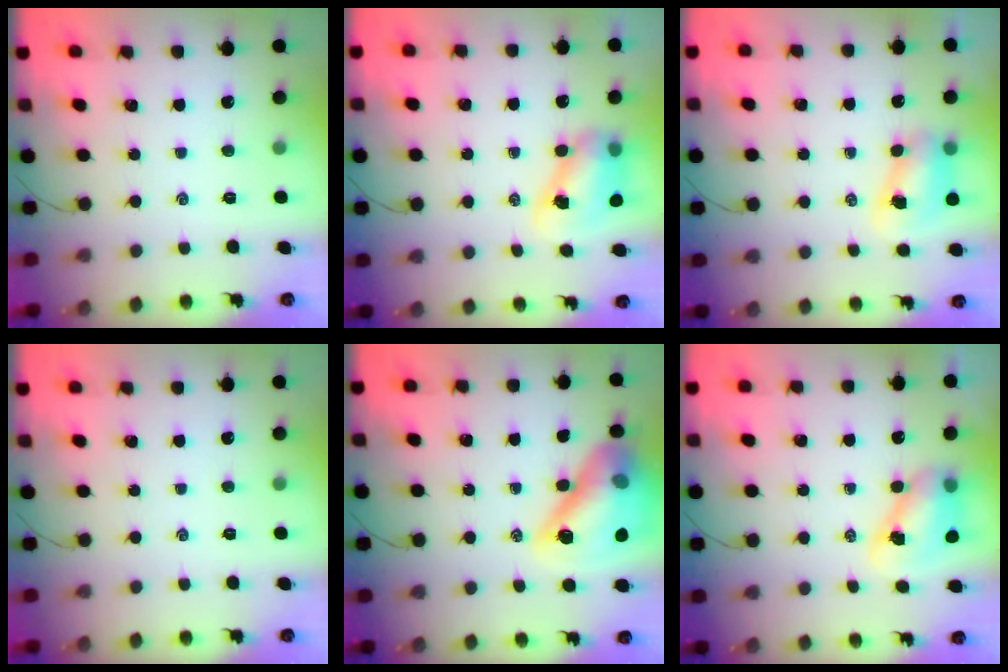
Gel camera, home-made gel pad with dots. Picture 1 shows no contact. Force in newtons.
{"total": 8.4, "press": 8.3, "slide": 1.7}
{"total": 8.2, "press": 8.1, "slide": 1.2}
{"total": 0.0}
{"total": 20.1, "press": 19.9, "slide": 2.5}
{"total": 8.3, "press": 8.1, "slide": 1.7}